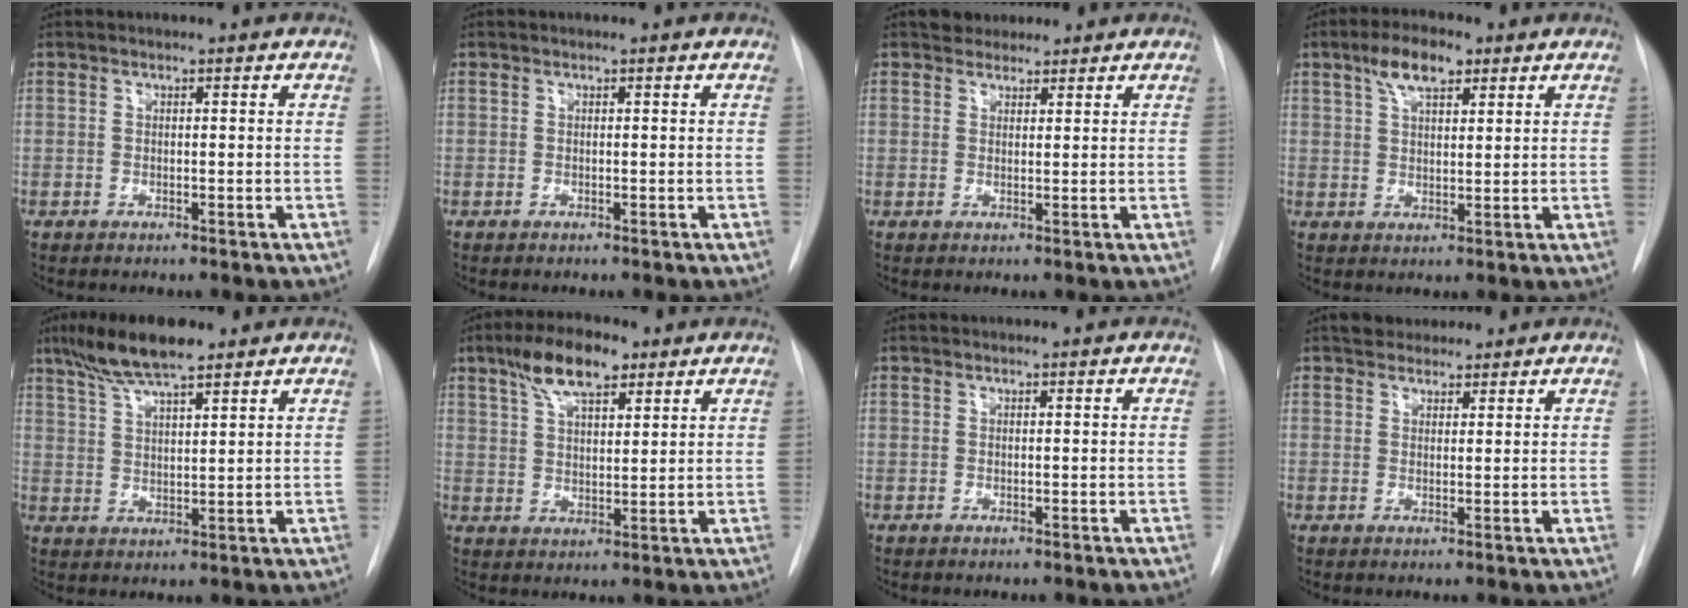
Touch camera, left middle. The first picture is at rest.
{"total": 0.0}
{"total": 3.0, "force": [2.5, 1.6, 0.4], "torque": [-0.004, 0.009, 0.038]}
{"total": 6.1, "force": [3.6, 2.3, 4.4], "torque": [-0.086, 0.014, 0.063]}
{"total": 9.2, "force": [6.8, 1.4, 6.0], "torque": [-0.119, 0.013, 0.124]}
{"total": 8.8, "force": [5.5, 3.0, 6.2], "torque": [-0.120, 0.016, 0.100]}
{"total": 0.0}
{"total": 3.9, "force": [3.3, 1.9, 0.9], "torque": [-0.007, 0.015, 0.051]}